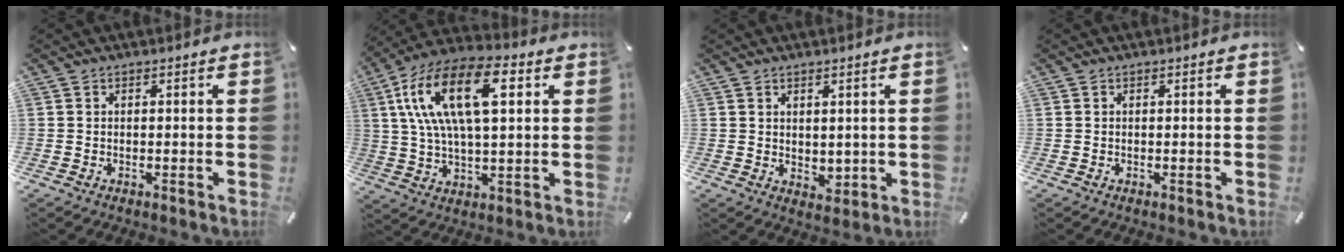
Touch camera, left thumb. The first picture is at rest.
{"total": 18.7, "force": [6.4, 9.0, 15.1], "torque": [-0.314, 0.002, 0.101]}
{"total": 2.7, "force": [1.4, 2.2, 0.9], "torque": [-0.002, -0.006, 0.025]}
{"total": 0.0}